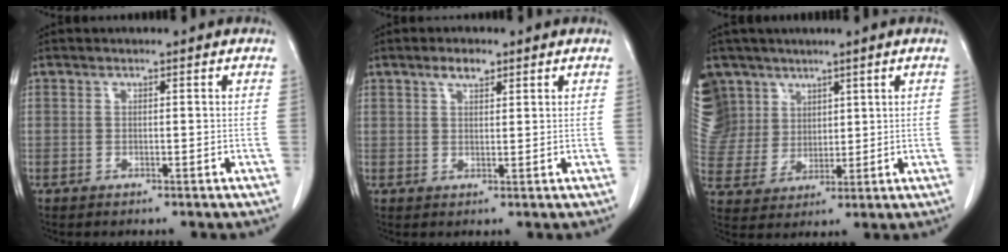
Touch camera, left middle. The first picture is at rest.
{"total": 2.6, "force": [1.8, 1.0, 1.7], "torque": [-0.033, 0.004, 0.033]}
{"total": 17.4, "force": [10.4, 13.5, 3.7], "torque": [-0.141, 0.058, 0.224]}